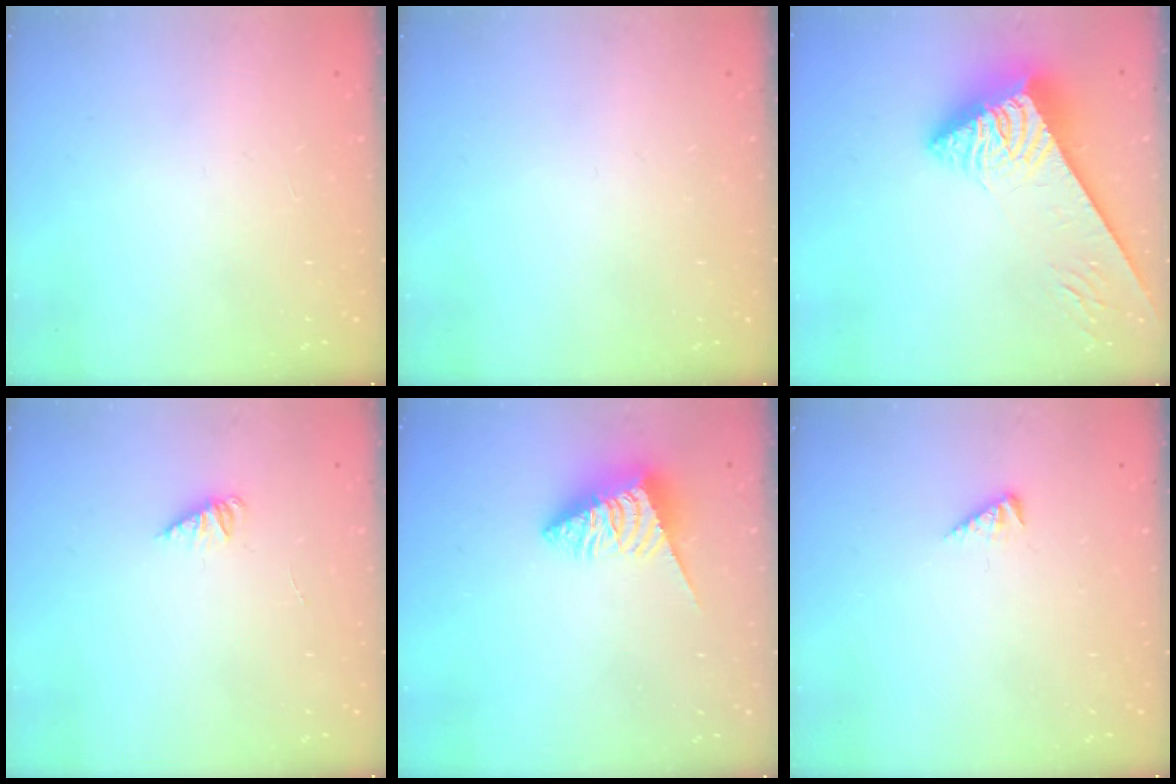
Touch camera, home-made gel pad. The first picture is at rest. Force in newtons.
{"total": 0.0}
{"total": 4.5, "press": 4.5, "slide": 0.5}
{"total": 1.1, "press": 1.1, "slide": 0.2}
{"total": 3.7, "press": 3.7, "slide": 0.1}
{"total": 2.4, "press": 2.3, "slide": 0.5}